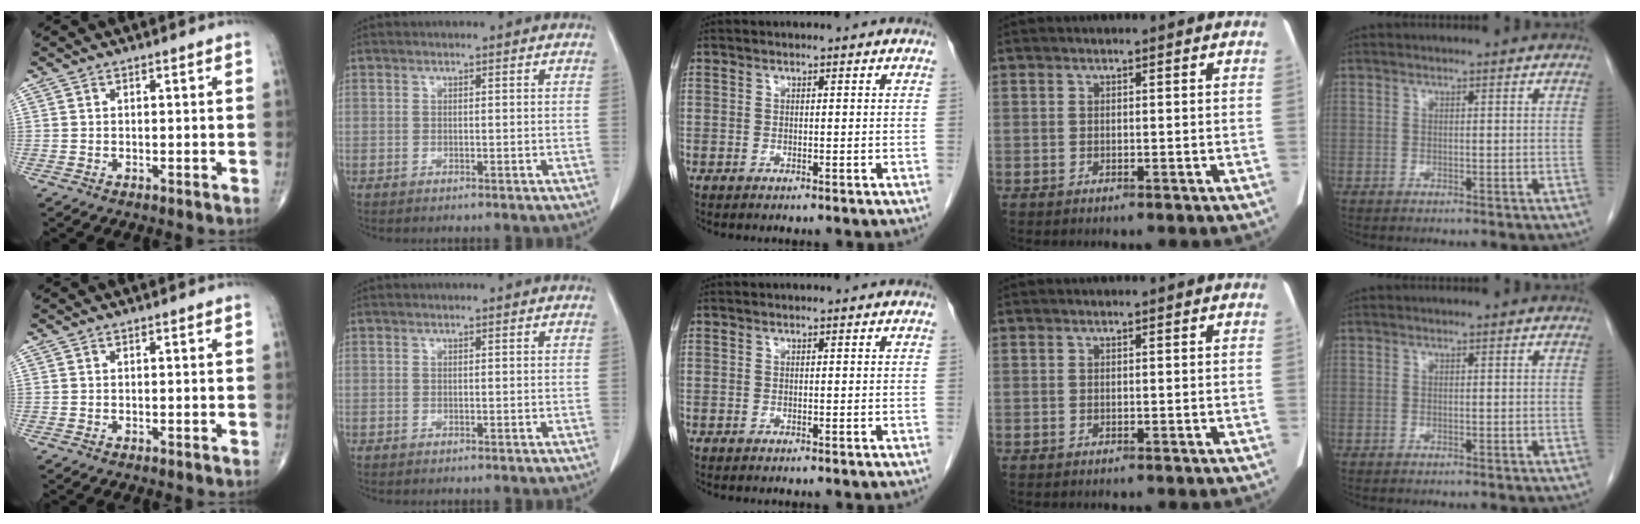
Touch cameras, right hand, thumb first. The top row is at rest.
{}